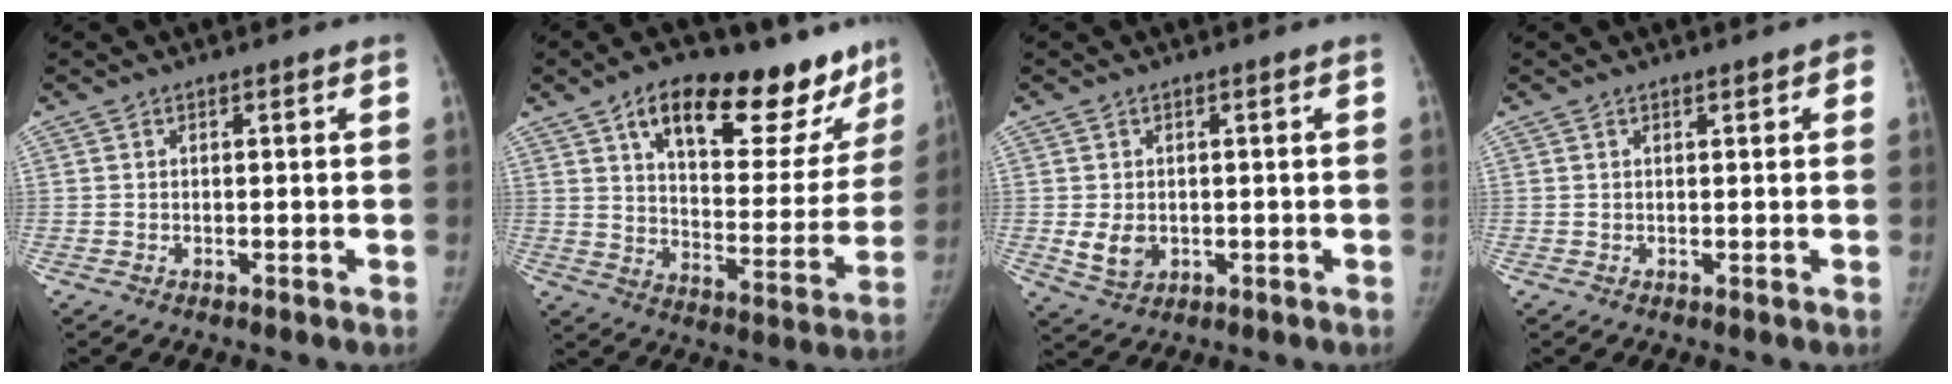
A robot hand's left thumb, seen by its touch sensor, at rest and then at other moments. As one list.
[{"total": 26.1, "force": [17.2, 11.0, 16.3], "torque": [-0.184, -0.056, 0.250]}, {"total": 4.5, "force": [-0.4, 3.5, 2.8], "torque": [-0.036, -0.006, 0.005]}, {"total": 1.8, "force": [0.8, 0.8, 1.4], "torque": [-0.009, 0.001, 0.009]}]